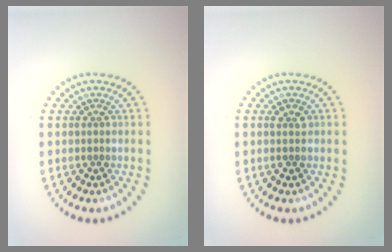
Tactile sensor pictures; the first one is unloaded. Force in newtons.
{"total": 1.4, "press": 1.4, "slide": 0.3}